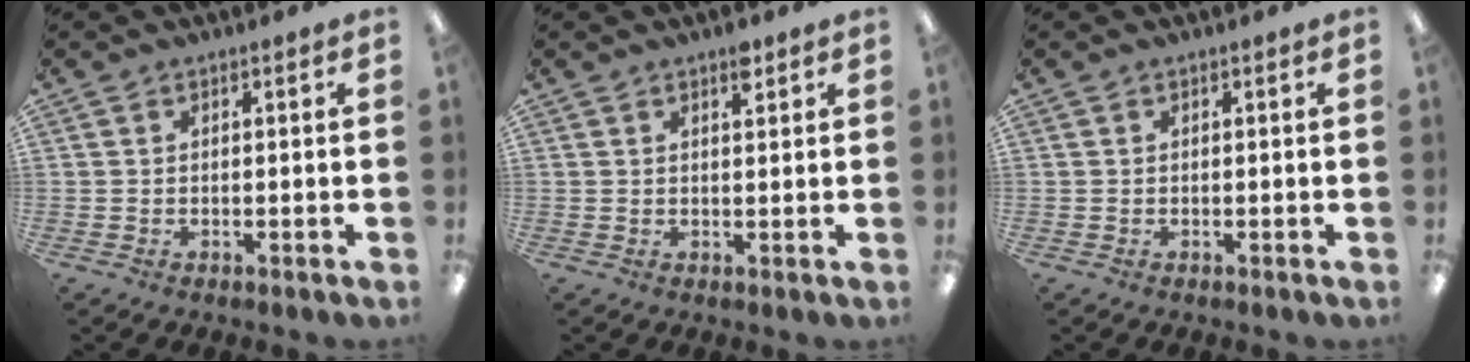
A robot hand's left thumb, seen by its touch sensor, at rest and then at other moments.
{"total": 2.7, "force": [1.9, 0.9, 1.7], "torque": [-0.021, -0.006, 0.030]}
{"total": 0.0}